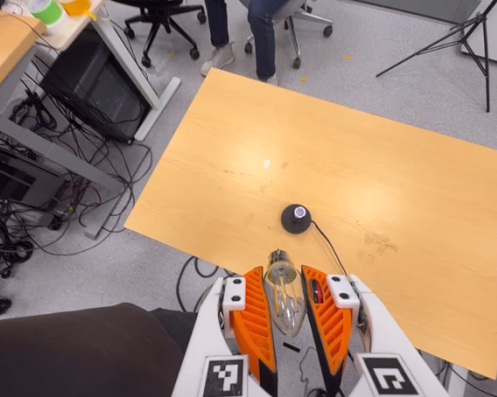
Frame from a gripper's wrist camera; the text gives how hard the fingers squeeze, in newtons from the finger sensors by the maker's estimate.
{"total": 14.3, "left": 15.6, "right": 13.1}